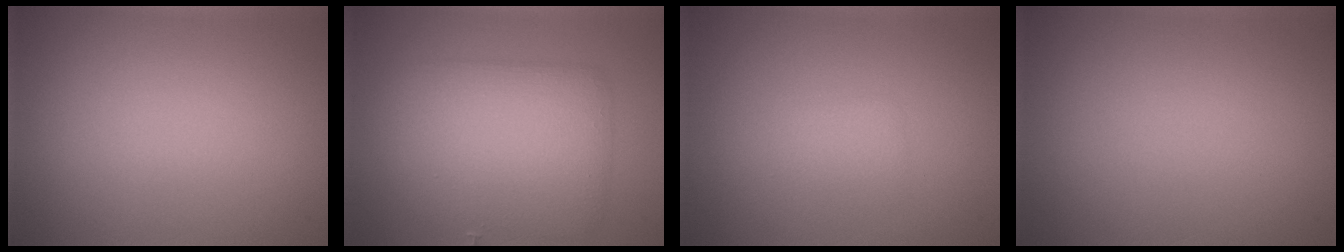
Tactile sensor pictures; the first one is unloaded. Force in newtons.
{"total": 6.2, "press": 6.2, "slide": 0.1}
{"total": 1.2, "press": 1.2, "slide": 0.1}
{"total": 0.0}